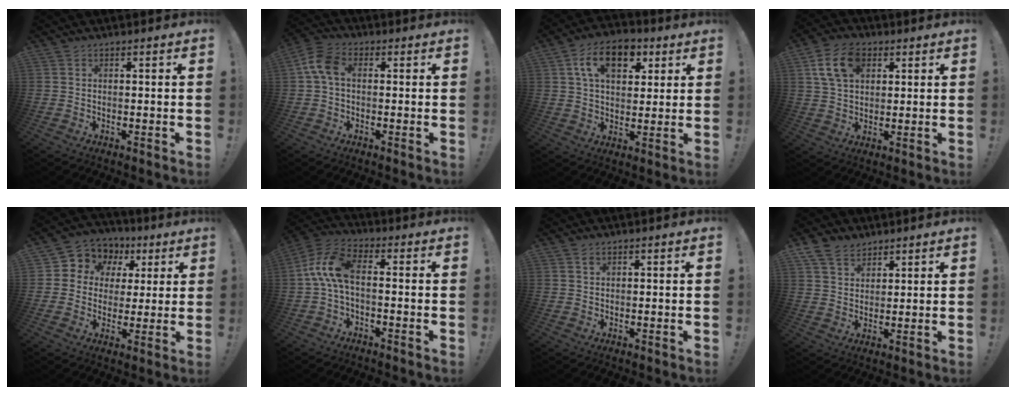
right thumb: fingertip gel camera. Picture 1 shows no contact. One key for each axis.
{"total": 7.7, "fx": 0.9, "fy": 5.0, "fz": 5.8, "tx": -0.115, "ty": 0.015, "tz": 0.022}
{"total": 13.5, "fx": 5.5, "fy": 8.5, "fz": 8.9, "tx": -0.136, "ty": -0.001, "tz": 0.101}
{"total": 11.6, "fx": 4.3, "fy": 7.8, "fz": 7.4, "tx": -0.143, "ty": 0.006, "tz": 0.082}
{"total": 7.6, "fx": 2.0, "fy": 7.1, "fz": 2.1, "tx": -0.032, "ty": -0.016, "tz": 0.042}
{"total": 10.1, "fx": 0.0, "fy": 4.7, "fz": 8.9, "tx": -0.183, "ty": 0.008, "tz": 0.003}
{"total": 0.9, "fx": 0.6, "fy": 0.6, "fz": 0.4, "tx": -0.010, "ty": 0.001, "tz": 0.011}
{"total": 7.1, "fx": 5.3, "fy": 4.2, "fz": 2.1, "tx": -0.044, "ty": -0.027, "tz": 0.106}